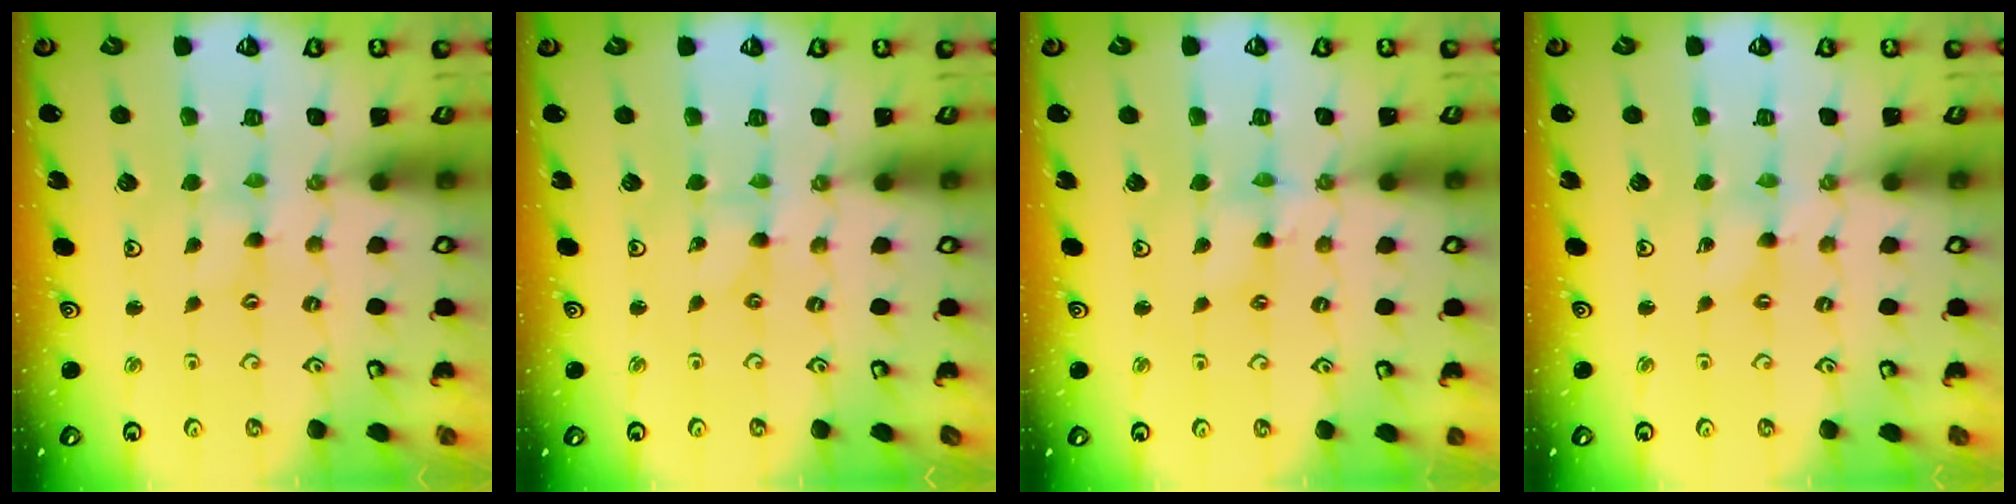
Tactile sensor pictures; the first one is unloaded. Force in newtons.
{"total": 0.0}
{"total": 2.5, "press": 2.5, "slide": 0.2}
{"total": 0.0}